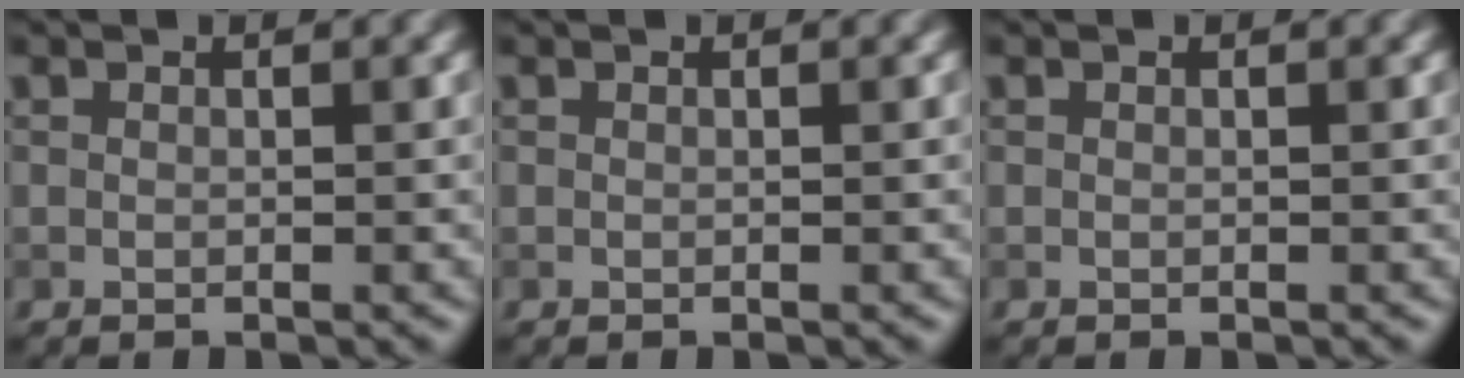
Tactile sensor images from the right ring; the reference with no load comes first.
{"total": 0.0}
{"total": 0.0}